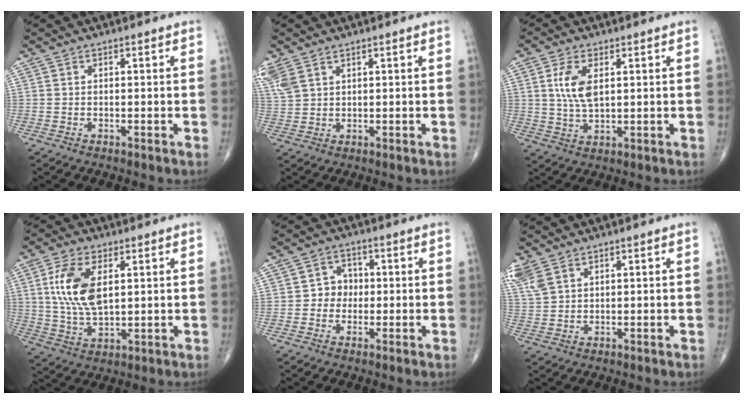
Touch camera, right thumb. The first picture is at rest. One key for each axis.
{"total": 6.9, "fx": 4.0, "fy": 3.8, "fz": 4.1, "tx": -0.112, "ty": 0.003, "tz": 0.092}
{"total": 6.9, "fx": 1.9, "fy": 3.3, "fz": 5.8, "tx": -0.118, "ty": -0.008, "tz": 0.041}
{"total": 11.9, "fx": 3.0, "fy": 6.1, "fz": 9.7, "tx": -0.193, "ty": -0.011, "tz": 0.063}
{"total": 4.1, "fx": -0.3, "fy": 3.8, "fz": 1.7, "tx": 0.006, "ty": 0.012, "tz": -0.015}
{"total": 5.9, "fx": 3.6, "fy": 3.2, "fz": 3.4, "tx": -0.089, "ty": 0.004, "tz": 0.085}